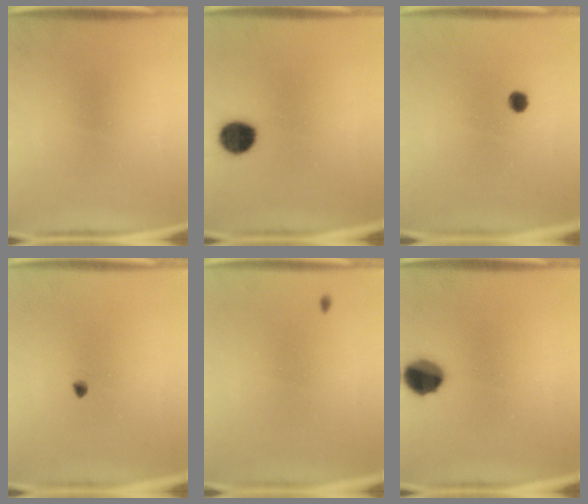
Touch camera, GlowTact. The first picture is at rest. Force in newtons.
{"total": 7.6}
{"total": 1.4}
{"total": 1.1}
{"total": 0.9}
{"total": 8.4}